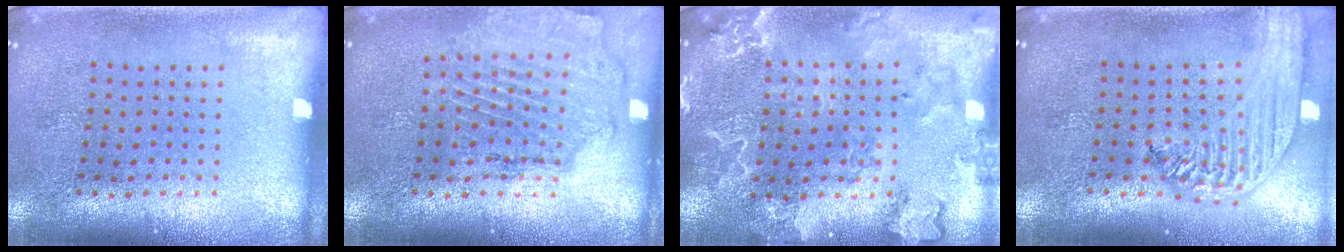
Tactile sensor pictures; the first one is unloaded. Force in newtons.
{"total": 1.6, "press": 1.6, "slide": 0.4}
{"total": 2.7, "press": 2.5, "slide": 1.0}
{"total": 2.7, "press": 2.2, "slide": 1.5}